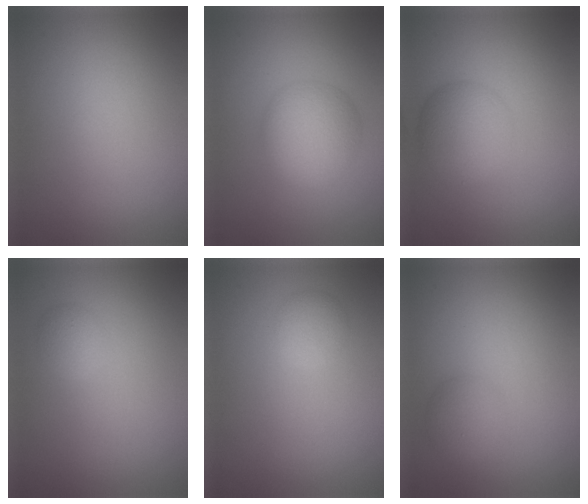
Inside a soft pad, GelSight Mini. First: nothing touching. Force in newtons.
{"total": 5.0, "press": 5.0, "slide": 0.3}
{"total": 4.0, "press": 4.0, "slide": 0.0}
{"total": 1.3, "press": 1.3, "slide": 0.1}
{"total": 1.5, "press": 1.5, "slide": 0.0}
{"total": 2.0, "press": 2.0, "slide": 0.1}